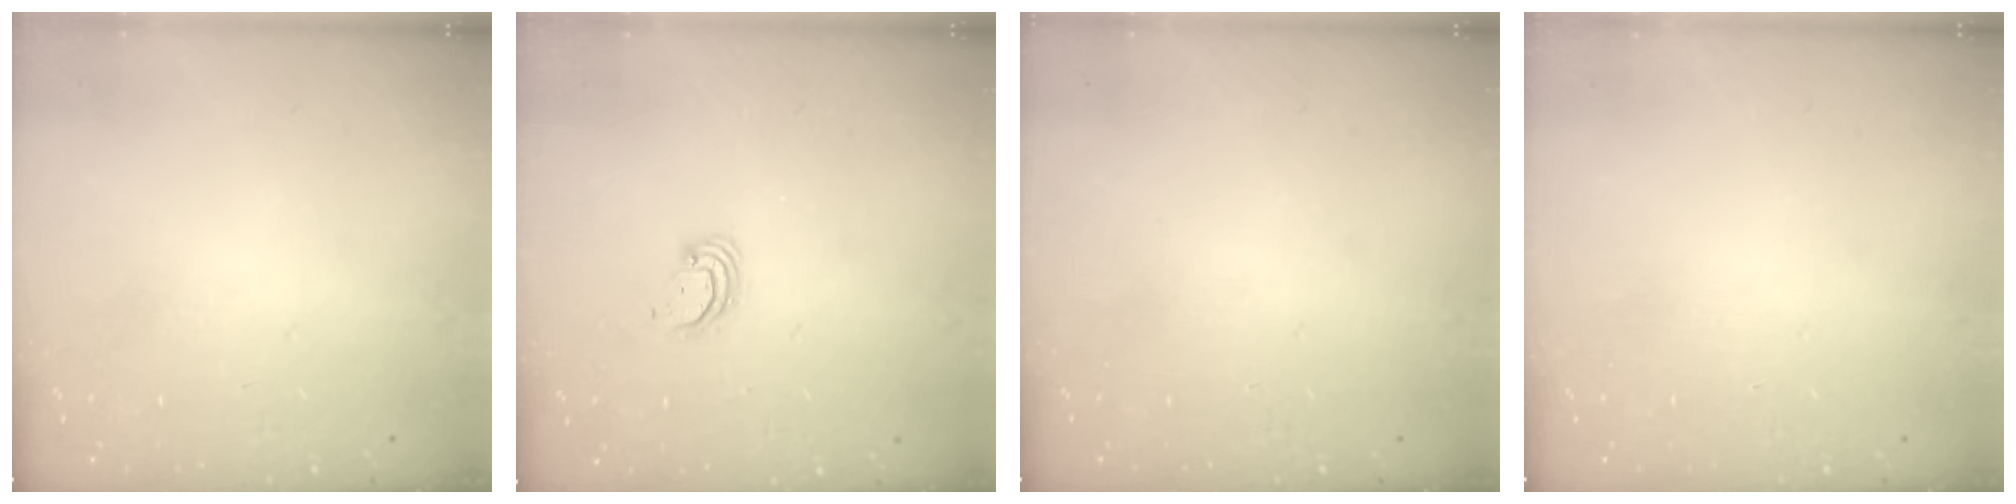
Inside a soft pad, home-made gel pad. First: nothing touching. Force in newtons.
{"total": 2.9, "press": 2.9, "slide": 0.3}
{"total": 0.0}
{"total": 0.0}